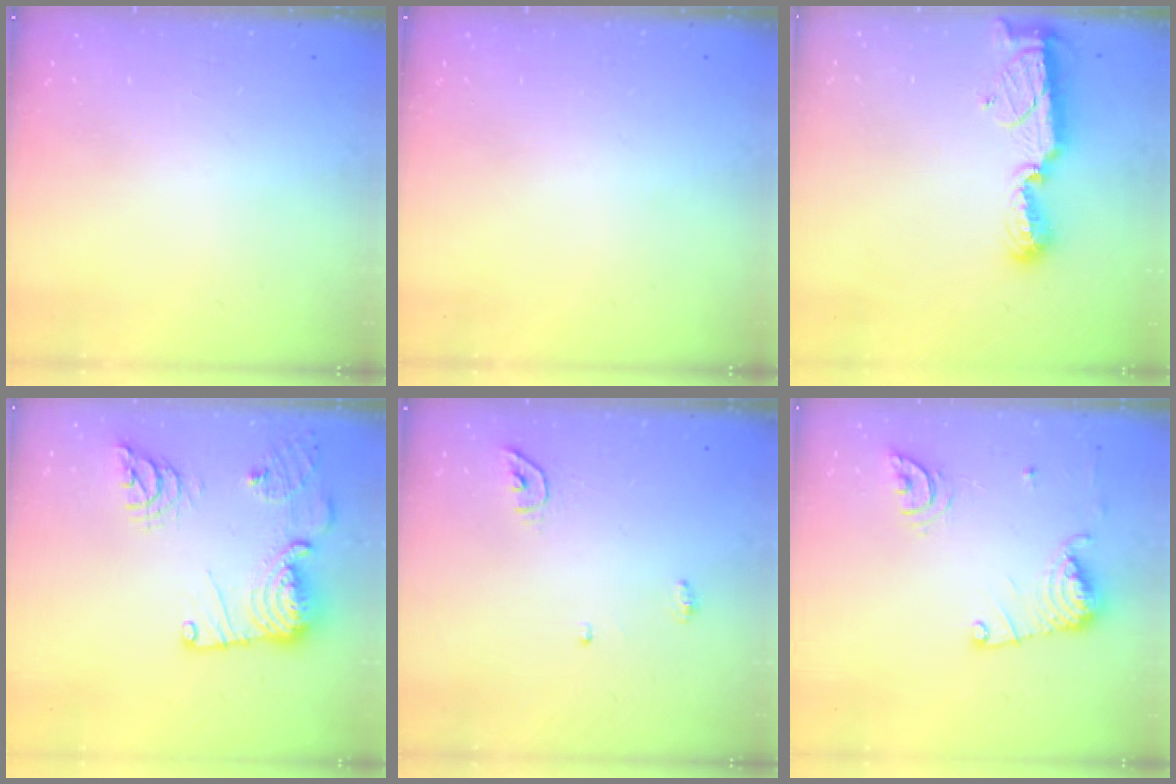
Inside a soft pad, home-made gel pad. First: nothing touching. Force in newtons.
{"total": 0.0}
{"total": 8.5, "press": 8.4, "slide": 0.2}
{"total": 18.8, "press": 18.6, "slide": 2.3}
{"total": 4.5, "press": 4.5, "slide": 0.2}
{"total": 12.2, "press": 12.2, "slide": 1.2}